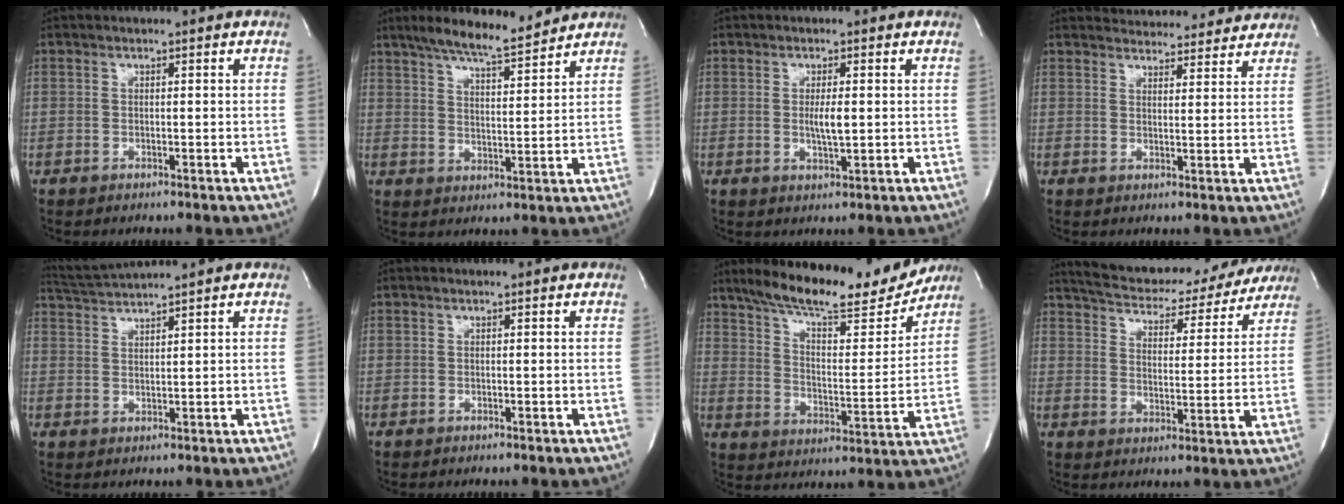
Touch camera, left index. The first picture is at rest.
{"total": 9.6, "force": [8.4, 1.2, 4.6], "torque": [-0.075, 0.006, 0.137]}
{"total": 3.0, "force": [0.2, 0.4, 2.9], "torque": [-0.056, -0.004, 0.005]}
{"total": 11.5, "force": [11.1, 2.6, 1.7], "torque": [-0.007, 0.009, 0.129]}
{"total": 4.2, "force": [3.8, -1.8, 0.3], "torque": [-0.014, -0.002, 0.080]}
{"total": 0.0}
{"total": 17.9, "force": [15.5, 3.7, 8.1], "torque": [-0.129, -0.014, 0.234]}
{"total": 20.1, "force": [18.5, 5.3, 6.0], "torque": [-0.097, 0.003, 0.245]}